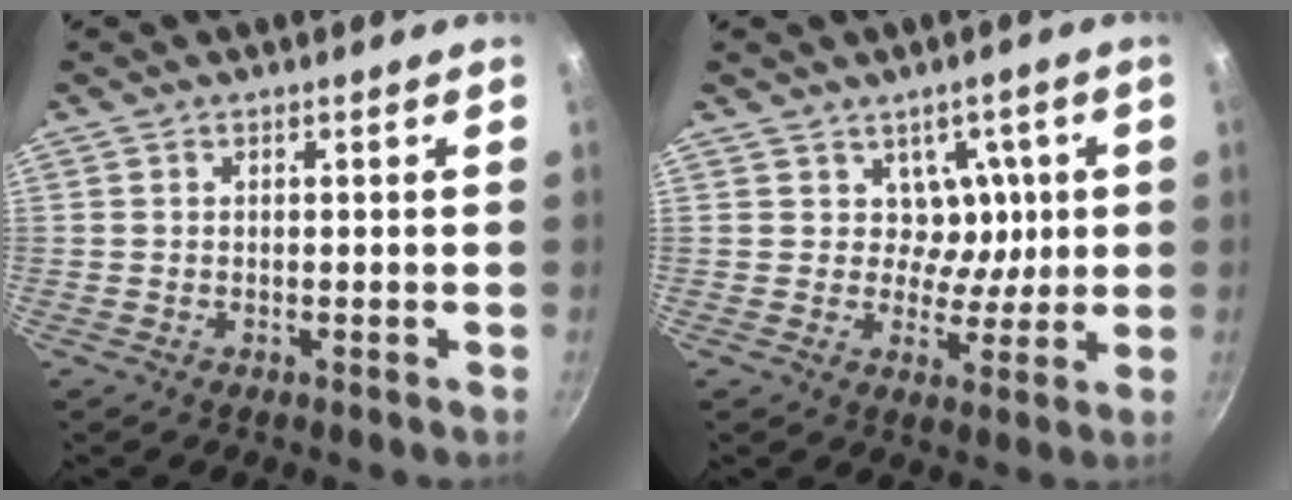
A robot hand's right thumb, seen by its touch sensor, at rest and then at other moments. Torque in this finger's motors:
{"motor_torque": [-0.57, 0.34, -0.36, 0.48, -0.04]}